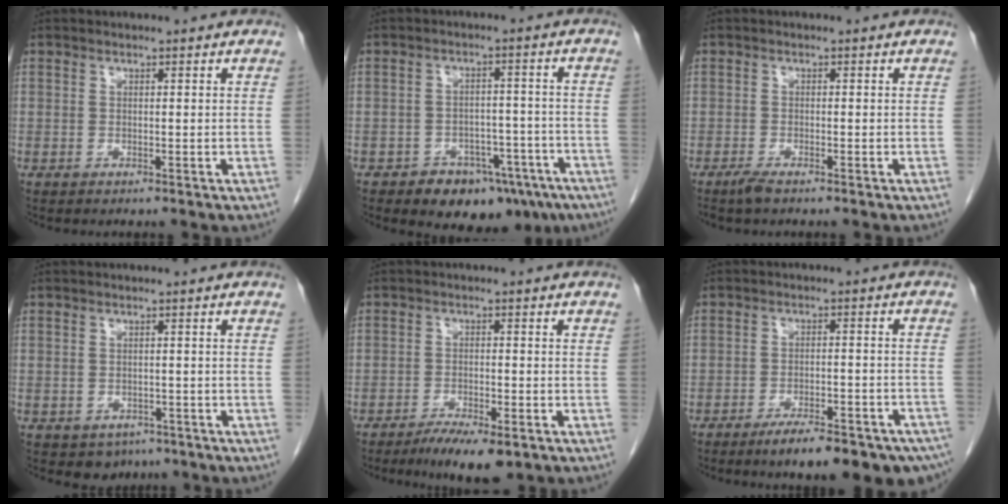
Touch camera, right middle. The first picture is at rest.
{"total": 10.8, "force": [-7.5, 5.9, 5.1], "torque": [-0.037, 0.025, -0.101]}
{"total": 1.6, "force": [-1.3, 0.1, 0.9], "torque": [-0.029, -0.005, -0.026]}
{"total": 2.9, "force": [-1.8, 2.1, 0.9], "torque": [-0.011, 0.003, -0.018]}
{"total": 6.5, "force": [-4.4, 1.5, 4.5], "torque": [-0.073, -0.011, -0.067]}
{"total": 14.6, "force": [-11.2, 3.4, 8.6], "torque": [-0.069, 0.016, -0.151]}